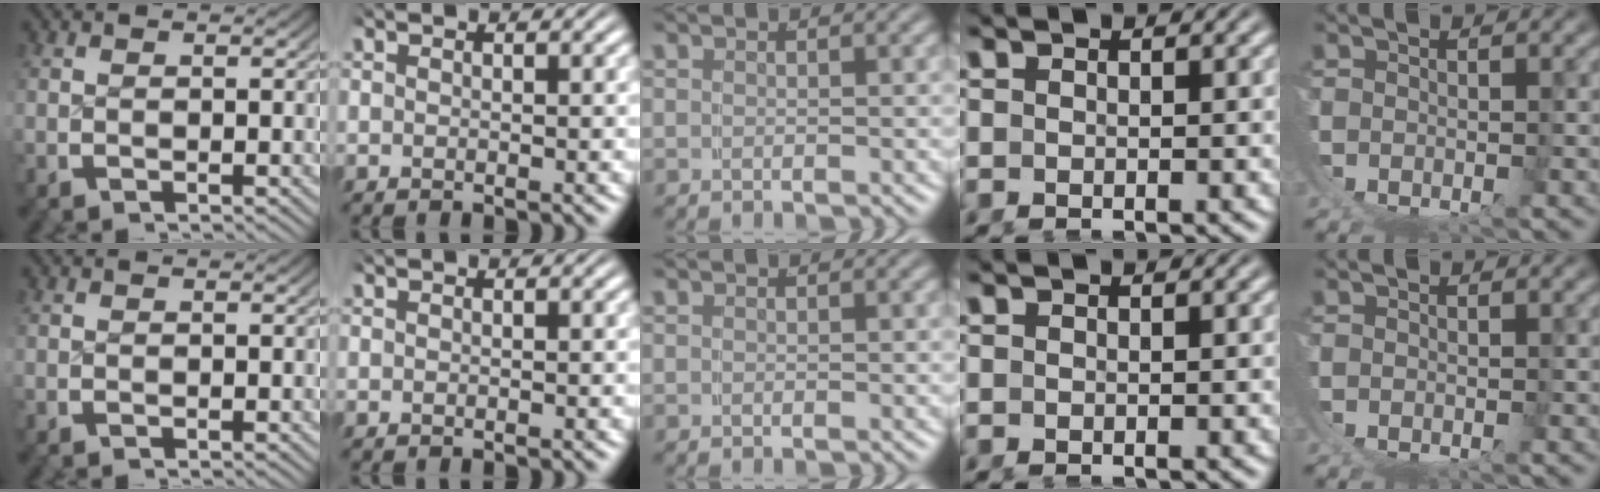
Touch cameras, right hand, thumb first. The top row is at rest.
{}